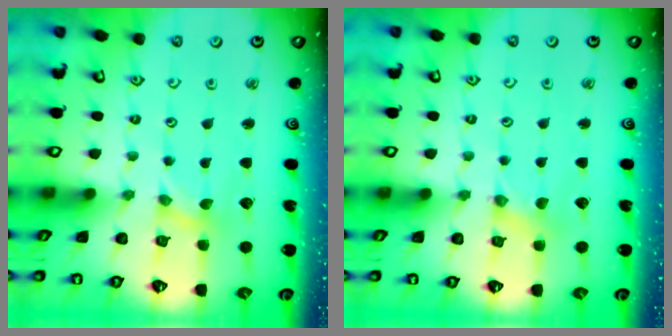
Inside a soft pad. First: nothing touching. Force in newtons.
{"total": 1.0, "press": 1.0, "slide": 0.2}